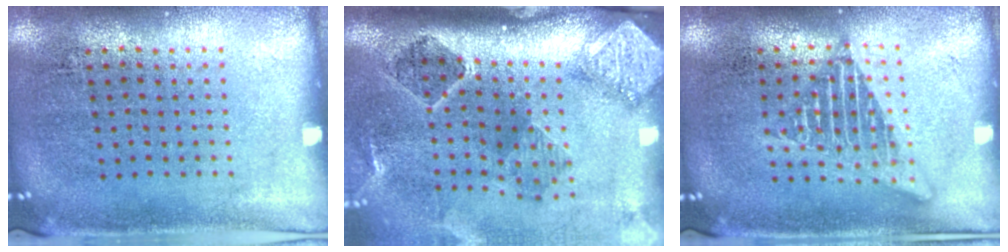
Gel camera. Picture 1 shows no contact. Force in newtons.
{"total": 2.8, "press": 1.9, "slide": 2.2}
{"total": 2.6, "press": 2.6, "slide": 0.3}